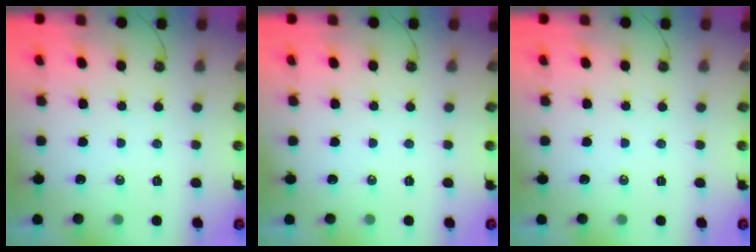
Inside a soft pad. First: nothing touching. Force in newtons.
{"total": 0.0}
{"total": 0.0}